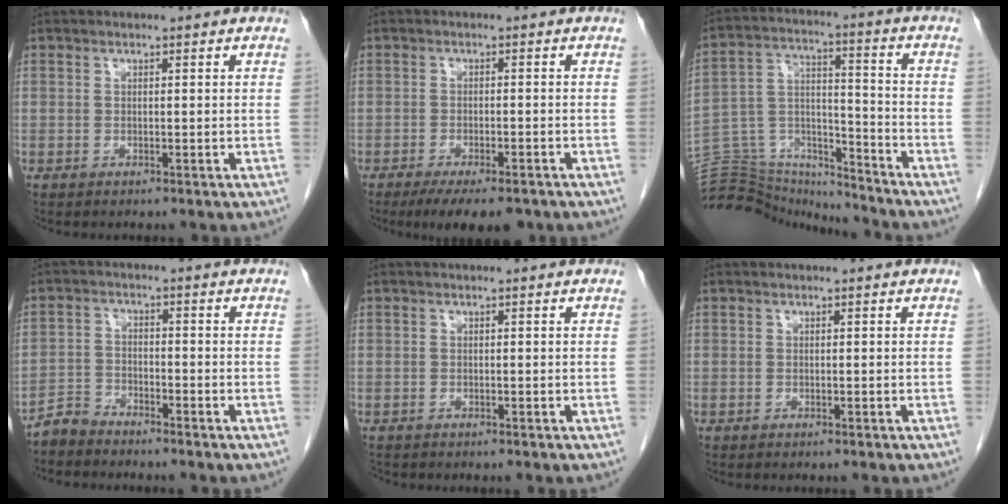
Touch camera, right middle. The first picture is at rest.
{"total": 8.5, "force": [-6.4, 2.3, 5.0], "torque": [-0.064, -0.009, -0.093]}
{"total": 17.4, "force": [-17.0, 2.4, 2.2], "torque": [-0.051, 0.046, -0.278]}
{"total": 3.3, "force": [-3.2, 0.8, -0.1], "torque": [0.002, -0.006, -0.066]}
{"total": 0.8, "force": [-0.7, 0.3, 0.1], "torque": [-0.008, -0.001, -0.014]}
{"total": 0.0}